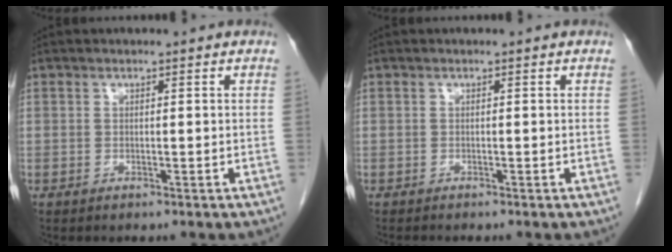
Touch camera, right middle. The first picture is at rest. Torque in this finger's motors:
{"motor_torque": [0.08, 0.02, -0.02, 0.00]}